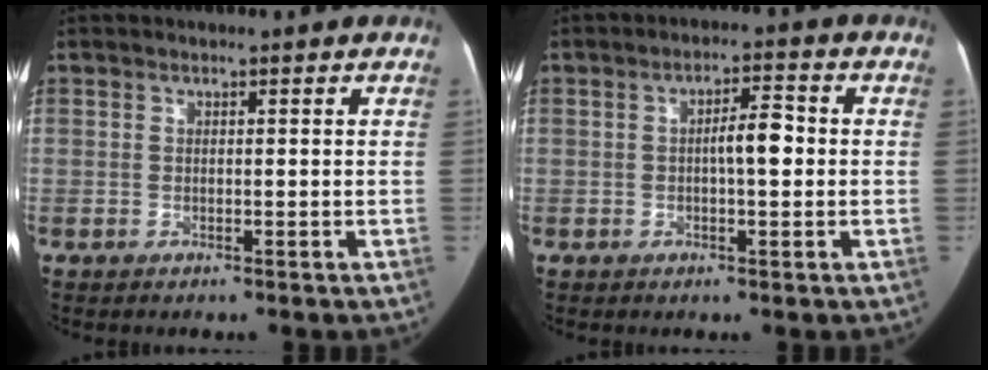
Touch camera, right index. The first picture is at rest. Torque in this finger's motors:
{"motor_torque": [0.54, 0.30, 0.14, 0.08]}